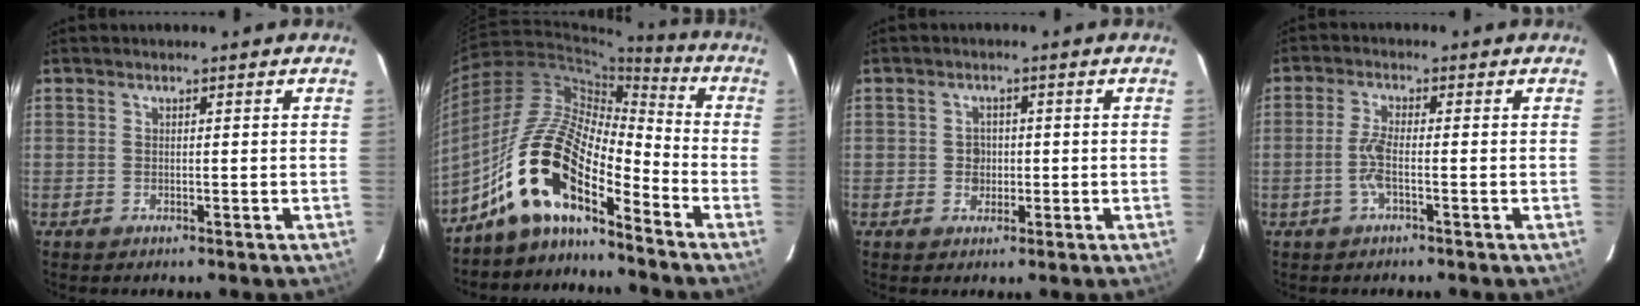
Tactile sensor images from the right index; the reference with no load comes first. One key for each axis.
{"total": 12.9, "fx": -8.4, "fy": 3.7, "fz": 9.1, "tx": -0.187, "ty": 0.038, "tz": -0.155}
{"total": 2.4, "fx": -0.2, "fy": 2.1, "fz": 1.1, "tx": -0.013, "ty": 0.004, "tz": -0.001}
{"total": 3.4, "fx": -1.0, "fy": 0.3, "fz": 3.2, "tx": -0.072, "ty": 0.000, "tz": -0.024}